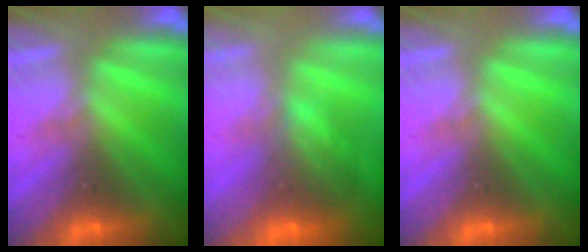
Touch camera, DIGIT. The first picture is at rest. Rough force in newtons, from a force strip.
{"total": 8.5}
{"total": 0.0}